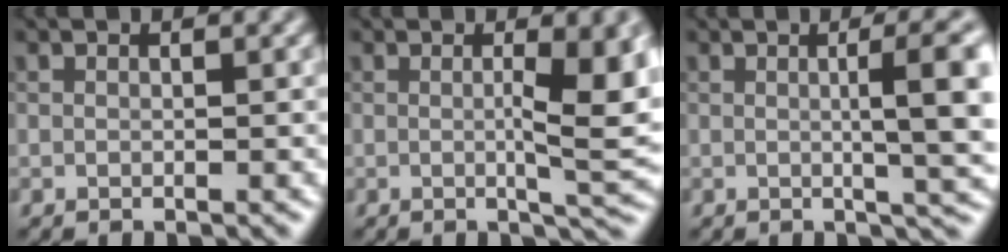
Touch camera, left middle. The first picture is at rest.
{"total": 6.5, "force": [0.3, 1.3, 6.3], "torque": [-0.088, -0.002, 0.006]}
{"total": 6.8, "force": [0.5, 1.6, 6.6], "torque": [-0.080, 0.010, 0.005]}